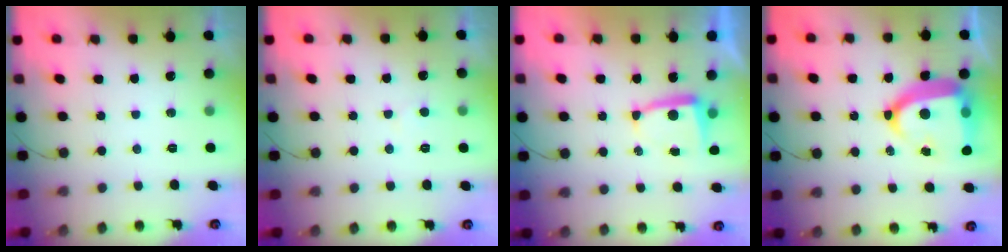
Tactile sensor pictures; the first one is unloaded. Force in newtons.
{"total": 2.3, "press": 2.3, "slide": 0.3}
{"total": 5.2, "press": 5.1, "slide": 0.6}
{"total": 17.6, "press": 17.5, "slide": 1.6}